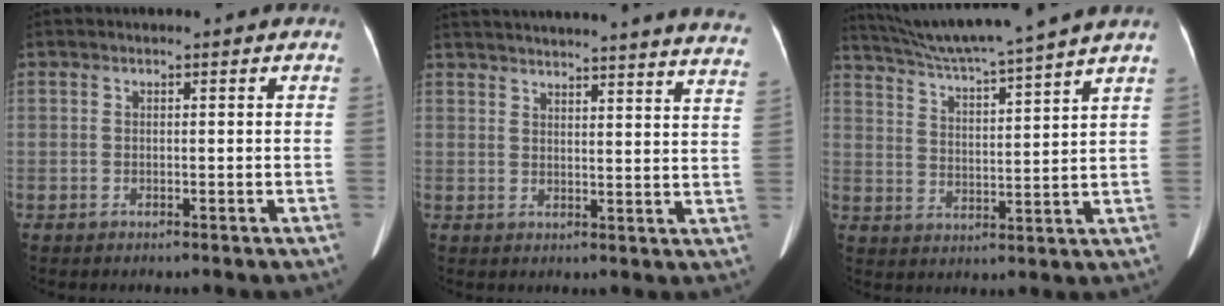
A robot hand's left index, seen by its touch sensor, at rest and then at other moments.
{"total": 31.5, "force": [29.8, 1.8, 10.2], "torque": [-0.163, -0.076, 0.350]}
{"total": 15.8, "force": [13.9, -2.2, 7.3], "torque": [-0.130, -0.008, 0.211]}